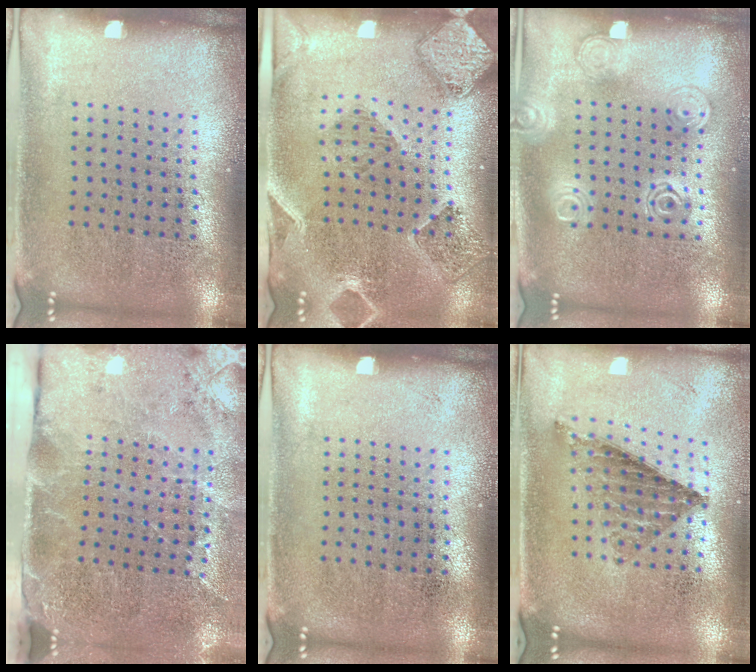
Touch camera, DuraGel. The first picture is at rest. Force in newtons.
{"total": 1.6, "press": 1.6, "slide": 0.3}
{"total": 1.3, "press": 1.3, "slide": 0.1}
{"total": 3.9, "press": 3.2, "slide": 2.3}
{"total": 0.0}
{"total": 0.8, "press": 0.8, "slide": 0.2}